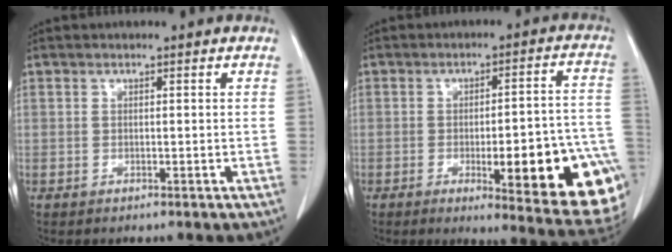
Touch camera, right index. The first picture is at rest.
{"total": 19.3, "force": [-6.4, 3.4, 17.9], "torque": [-0.138, 0.015, -0.066]}